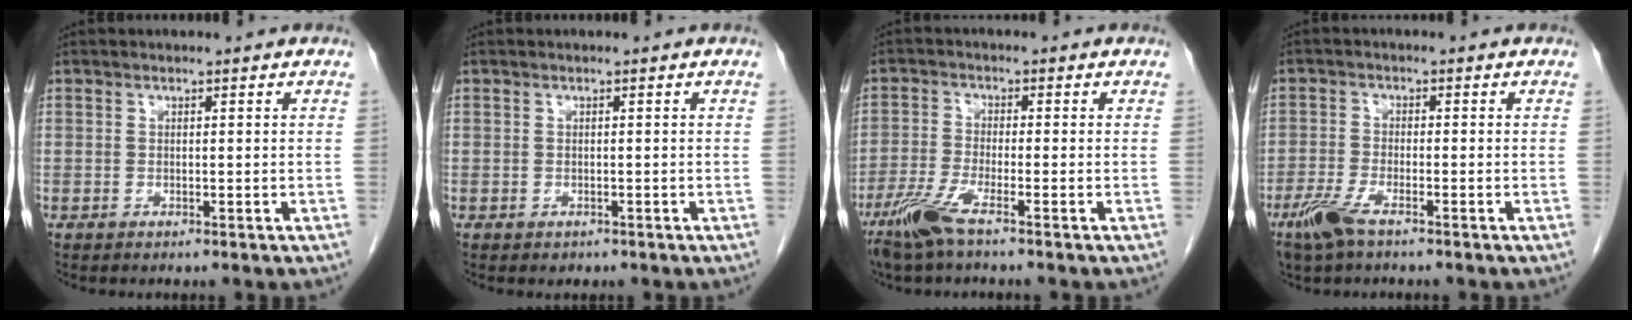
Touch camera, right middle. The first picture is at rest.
{"total": 0.7, "force": [-0.4, 0.6, 0.2], "torque": [-0.005, 0.001, -0.001]}
{"total": 5.7, "force": [-3.9, 0.3, 4.1], "torque": [-0.097, -0.014, -0.083]}
{"total": 5.0, "force": [-3.4, 1.1, 3.4], "torque": [-0.084, -0.010, -0.066]}